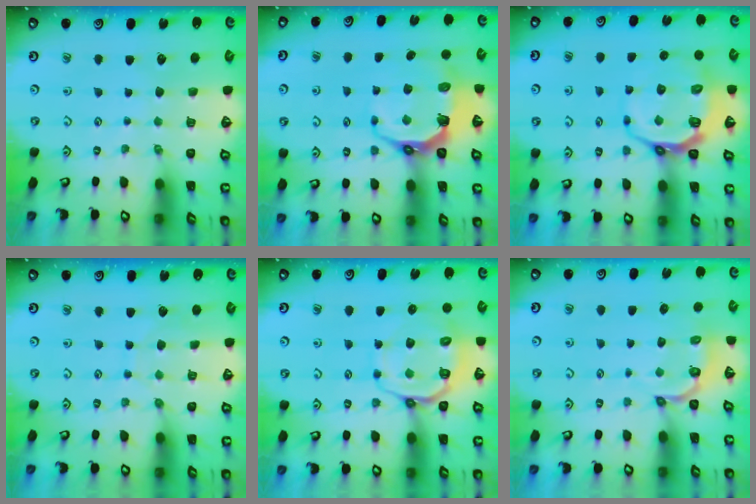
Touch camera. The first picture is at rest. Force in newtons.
{"total": 9.1, "press": 7.8, "slide": 4.7}
{"total": 9.7, "press": 9.0, "slide": 3.8}
{"total": 4.7, "press": 4.7, "slide": 0.4}
{"total": 9.0, "press": 8.8, "slide": 2.1}
{"total": 4.0, "press": 3.1, "slide": 2.5}